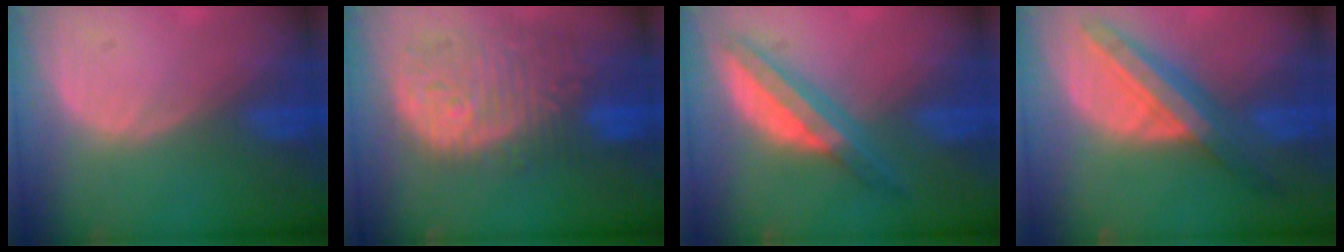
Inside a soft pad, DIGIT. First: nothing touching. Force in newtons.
{"total": 12.7, "press": 11.0, "slide": 6.3}
{"total": 6.7, "press": 5.8, "slide": 3.3}
{"total": 8.4, "press": 7.5, "slide": 3.8}